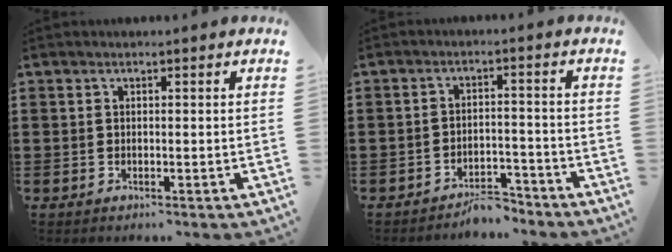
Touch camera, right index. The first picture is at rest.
{"total": 3.8, "force": [-3.7, 0.7, 0.7], "torque": [-0.014, 0.010, -0.074]}